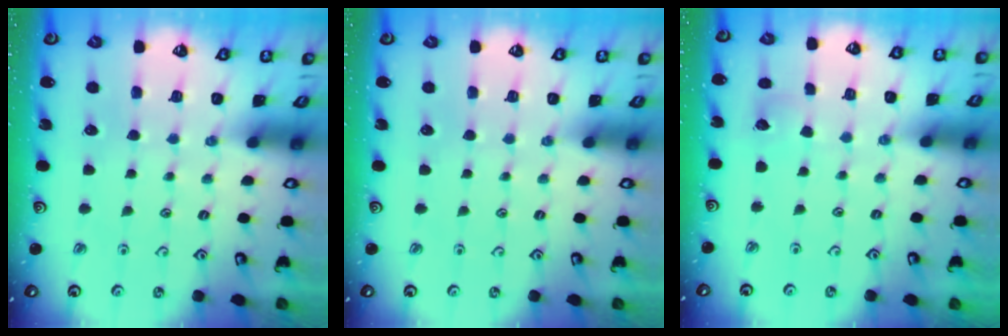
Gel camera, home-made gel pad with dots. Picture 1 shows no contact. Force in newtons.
{"total": 0.0}
{"total": 3.6, "press": 3.6, "slide": 0.3}